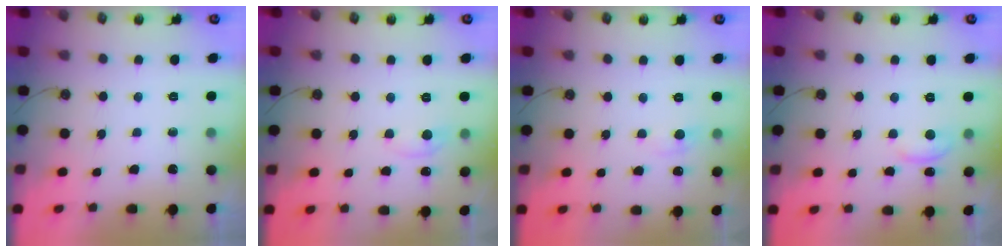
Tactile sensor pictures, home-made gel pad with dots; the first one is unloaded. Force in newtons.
{"total": 1.1, "press": 1.0, "slide": 0.5}
{"total": 1.2, "press": 1.1, "slide": 0.4}
{"total": 1.5, "press": 1.3, "slide": 0.6}